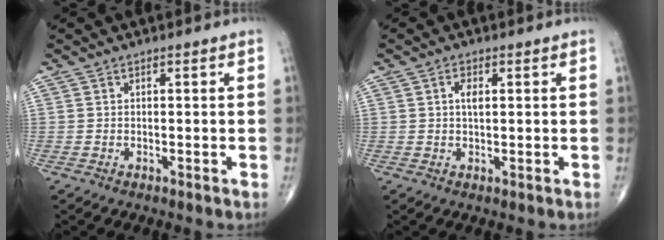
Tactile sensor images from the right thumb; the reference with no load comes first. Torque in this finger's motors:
{"motor_torque": [0.07, -0.69, 0.09, 0.12, 0.00]}